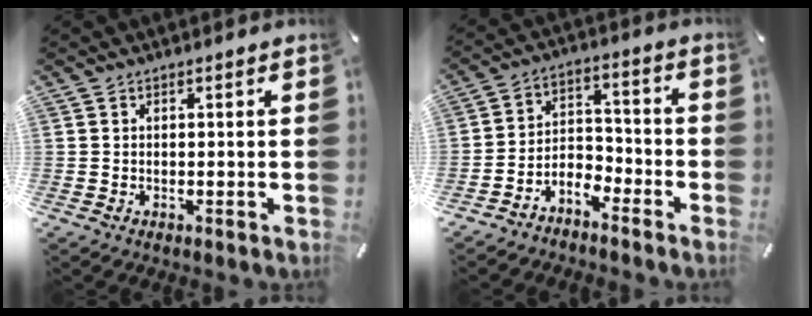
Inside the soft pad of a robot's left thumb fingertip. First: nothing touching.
{"total": 6.6, "force": [-6.0, 2.6, 1.0], "torque": [-0.009, 0.030, -0.116]}